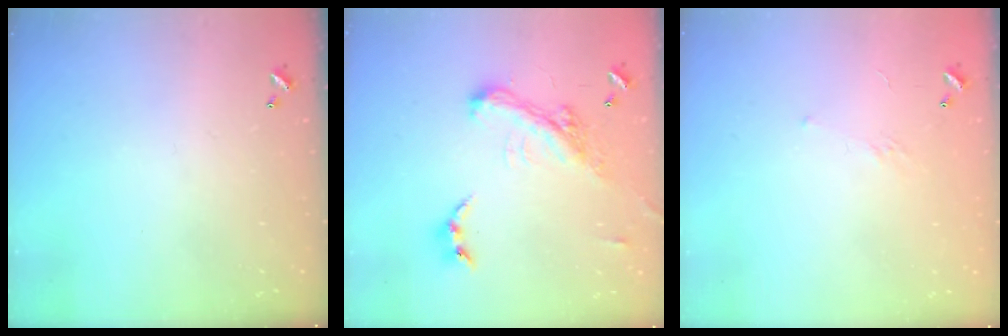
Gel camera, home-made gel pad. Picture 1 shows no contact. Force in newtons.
{"total": 4.8, "press": 4.7, "slide": 1.1}
{"total": 5.7, "press": 5.6, "slide": 1.1}